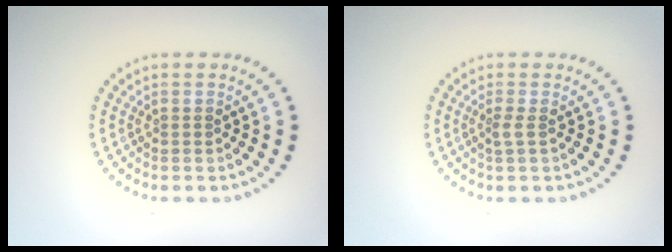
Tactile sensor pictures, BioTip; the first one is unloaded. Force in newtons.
{"total": 0.9, "press": 0.5, "slide": 0.8}